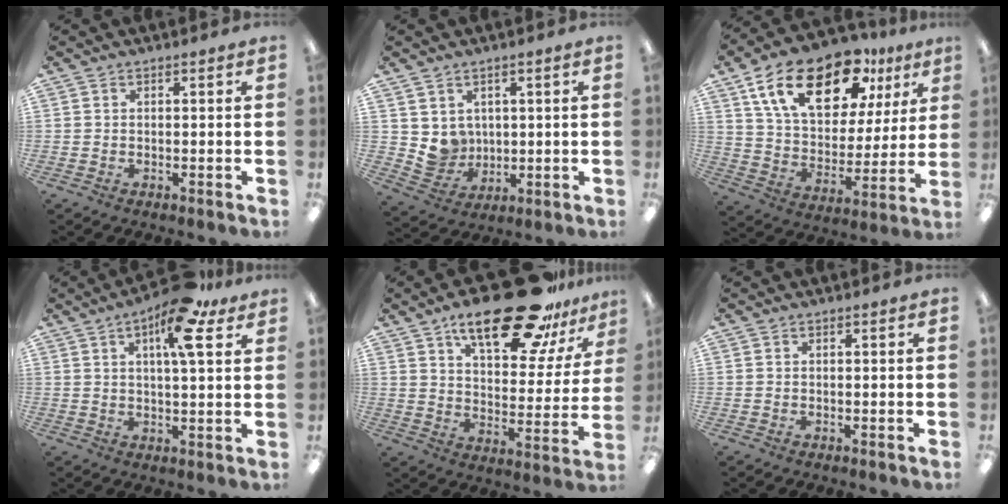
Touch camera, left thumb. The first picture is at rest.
{"total": 6.2, "force": [3.1, 5.4, 0.2], "torque": [-0.014, -0.023, 0.068]}
{"total": 21.6, "force": [12.8, 11.2, 13.3], "torque": [-0.229, -0.053, 0.224]}
{"total": 13.0, "force": [7.1, 3.9, 10.2], "torque": [-0.153, -0.027, 0.111]}
{"total": 23.2, "force": [16.3, 8.3, 14.3], "torque": [-0.210, -0.092, 0.267]}
{"total": 0.0}